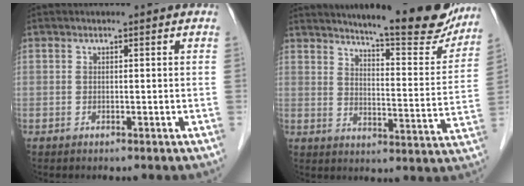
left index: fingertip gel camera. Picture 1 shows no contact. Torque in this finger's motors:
{"motor_torque": [0.53, -0.54, 0.39, 0.07]}